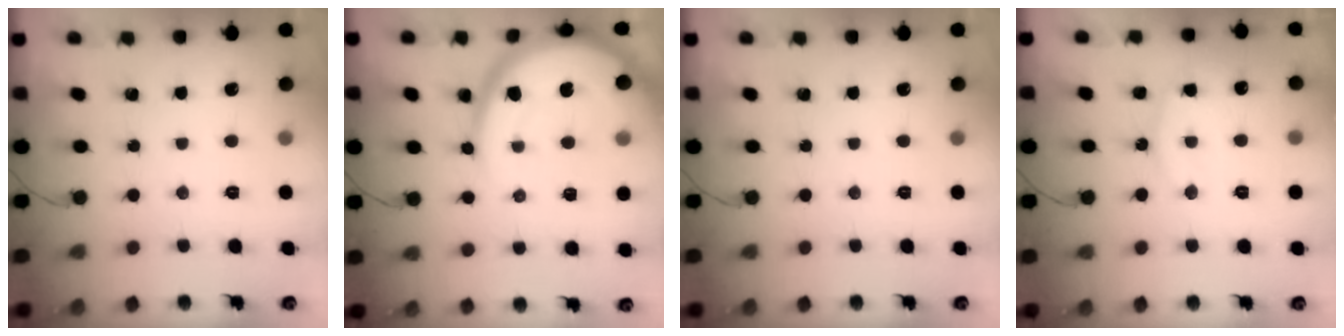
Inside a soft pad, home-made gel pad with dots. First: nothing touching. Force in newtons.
{"total": 15.3, "press": 15.2, "slide": 1.3}
{"total": 0.0}
{"total": 10.0, "press": 10.0, "slide": 0.8}